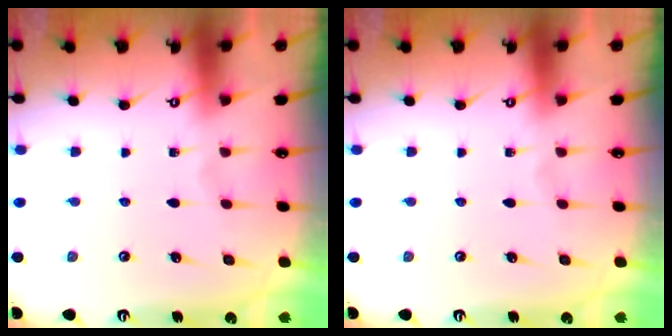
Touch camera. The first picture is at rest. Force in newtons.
{"total": 0.0}